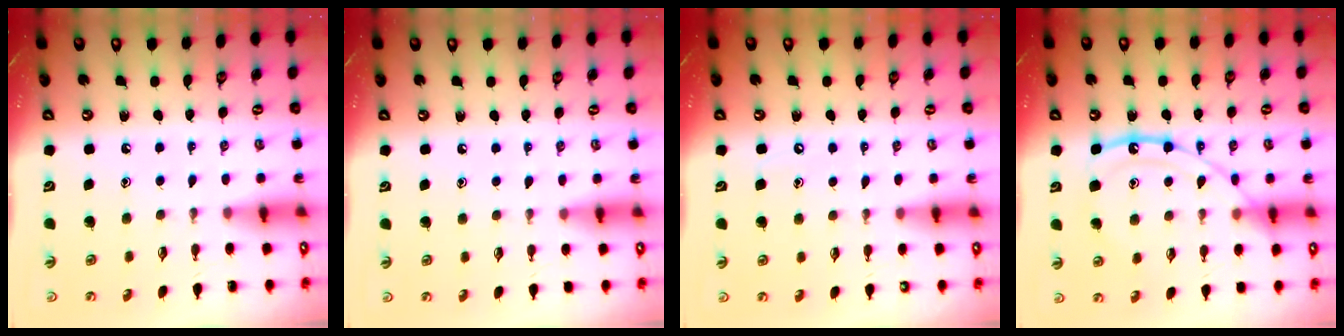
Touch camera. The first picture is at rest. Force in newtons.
{"total": 4.0, "press": 4.0, "slide": 0.6}
{"total": 3.8, "press": 3.8, "slide": 0.4}
{"total": 13.9, "press": 13.9, "slide": 1.2}